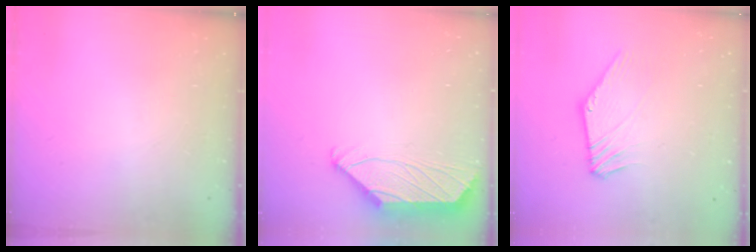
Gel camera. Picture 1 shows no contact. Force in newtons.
{"total": 2.1, "press": 2.0, "slide": 0.8}
{"total": 3.6, "press": 3.6, "slide": 0.2}